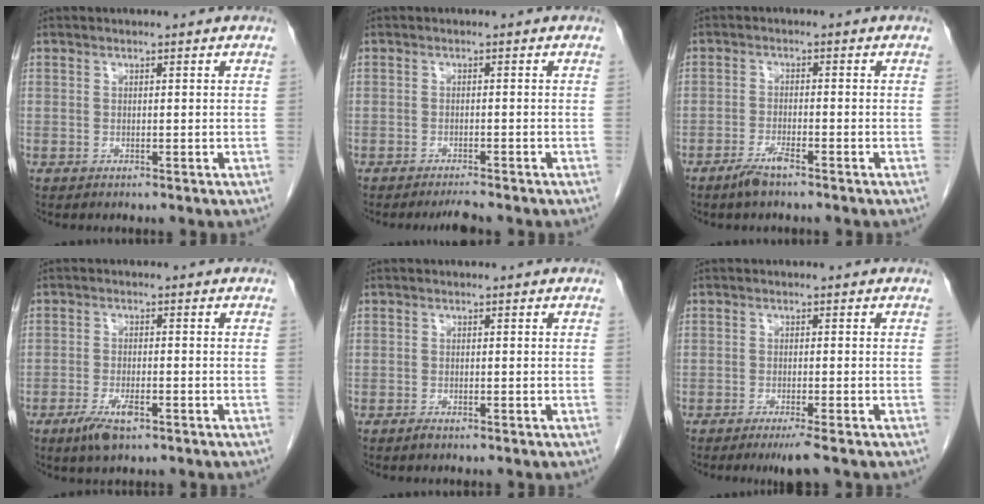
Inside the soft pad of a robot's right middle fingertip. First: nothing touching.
{"total": 2.1, "force": [-2.0, -0.1, 0.8], "torque": [-0.016, -0.006, -0.030]}
{"total": 3.2, "force": [-2.4, 0.4, 2.0], "torque": [-0.043, -0.002, -0.046]}
{"total": 4.4, "force": [-2.6, 1.2, 3.3], "torque": [-0.069, -0.005, -0.042]}
{"total": 0.8, "force": [-0.7, 0.2, 0.4], "torque": [-0.011, -0.001, -0.010]}
{"total": 3.5, "force": [-2.6, -0.2, 2.3], "torque": [-0.032, -0.008, -0.042]}